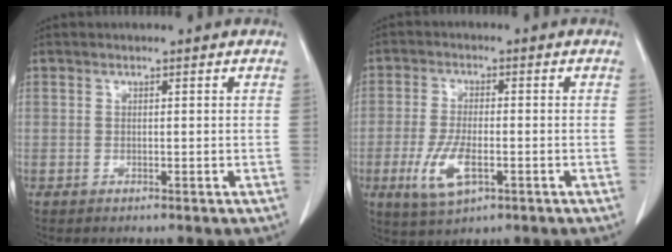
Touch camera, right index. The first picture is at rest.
{"total": 7.1, "force": [-2.6, 2.6, 6.2], "torque": [-0.131, -0.011, -0.041]}